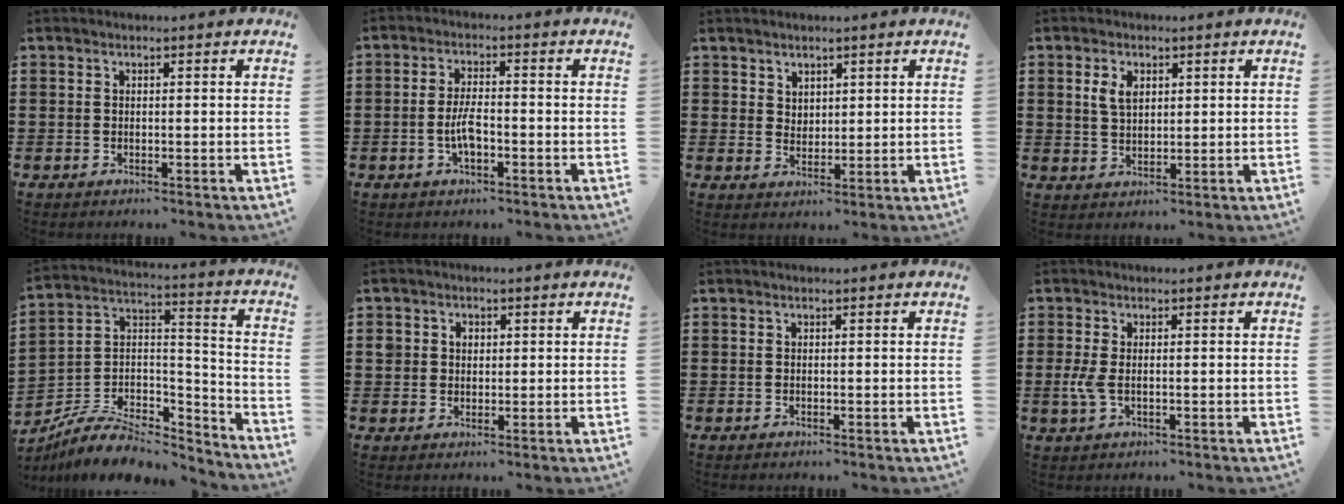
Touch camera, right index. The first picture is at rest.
{"total": 4.4, "force": [-1.1, 1.6, 3.9], "torque": [-0.084, 0.001, -0.024]}
{"total": 3.1, "force": [2.2, 2.1, 0.1], "torque": [-0.011, 0.008, 0.044]}
{"total": 3.5, "force": [1.3, 2.2, 2.4], "torque": [-0.055, 0.009, 0.023]}
{"total": 7.4, "force": [-5.7, 3.6, 3.1], "torque": [-0.067, 0.008, -0.107]}
{"total": 2.4, "force": [0.7, 2.2, 0.7], "torque": [-0.023, 0.013, 0.009]}
{"total": 0.0}
{"total": 3.0, "force": [-0.4, 1.4, 2.7], "torque": [-0.071, -0.005, -0.013]}